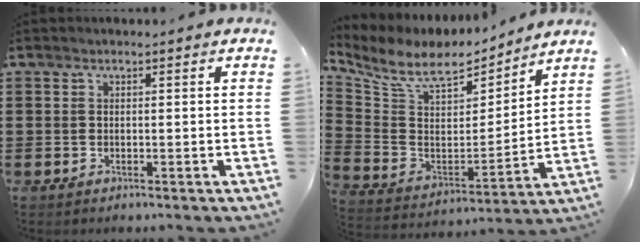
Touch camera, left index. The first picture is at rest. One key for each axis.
{"total": 9.1, "fx": 7.5, "fy": 3.5, "fz": 3.9, "tx": -0.115, "ty": -0.044, "tz": 0.130}